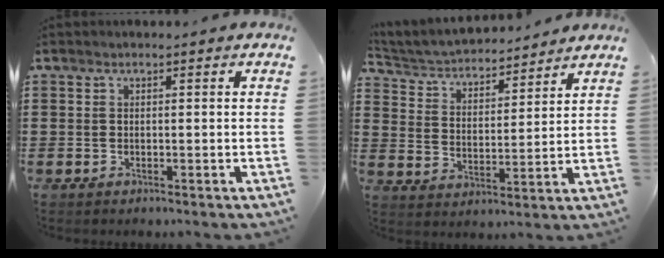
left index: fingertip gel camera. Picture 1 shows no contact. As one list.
[{"total": 4.0, "force": [3.9, 0.8, 0.6], "torque": [-0.035, -0.026, 0.061]}]